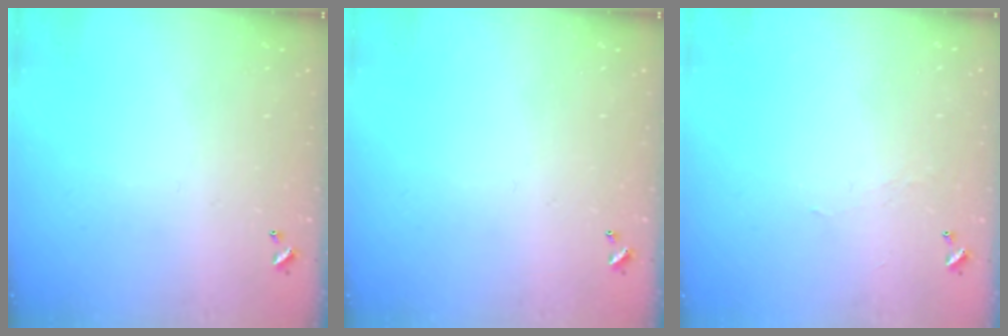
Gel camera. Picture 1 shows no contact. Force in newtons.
{"total": 0.0}
{"total": 1.7, "press": 1.7, "slide": 0.4}